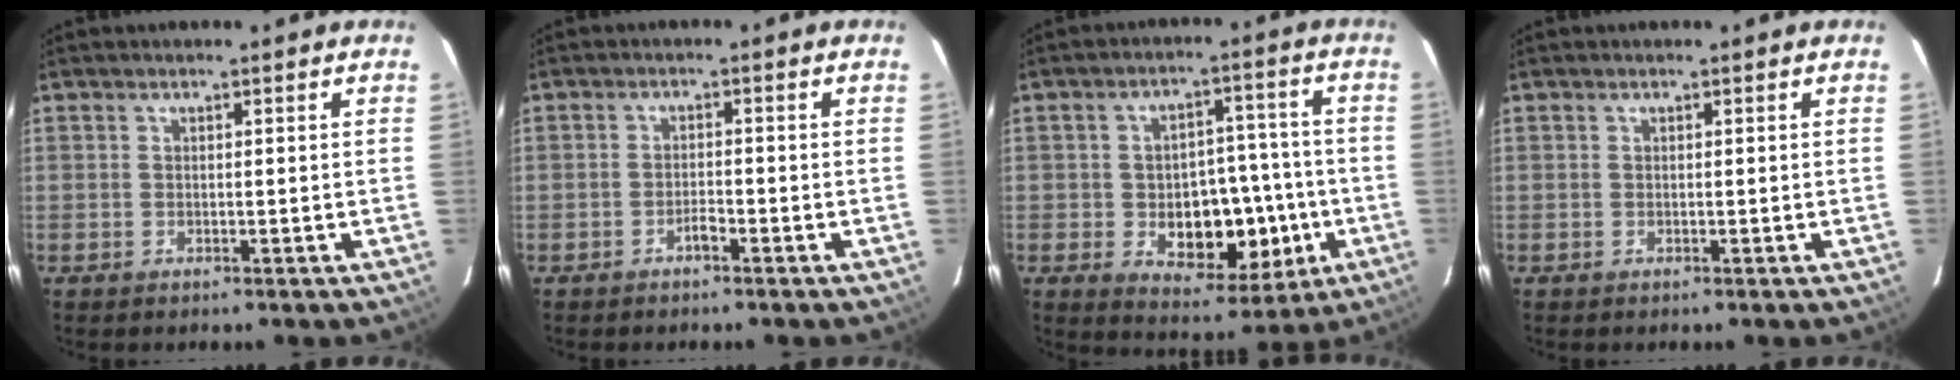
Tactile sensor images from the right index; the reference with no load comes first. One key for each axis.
{"total": 1.6, "fx": -1.1, "fy": 0.4, "fz": 1.0, "tx": -0.017, "ty": 0.003, "tz": -0.020}
{"total": 12.5, "fx": -2.7, "fy": 7.1, "fz": 9.8, "tx": -0.134, "ty": 0.020, "tz": -0.026}
{"total": 0.0}